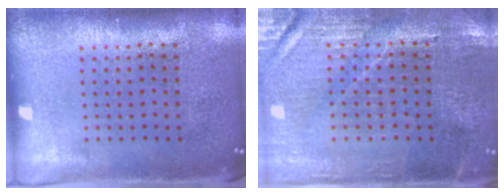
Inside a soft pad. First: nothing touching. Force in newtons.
{"total": 1.1, "press": 1.1, "slide": 0.2}